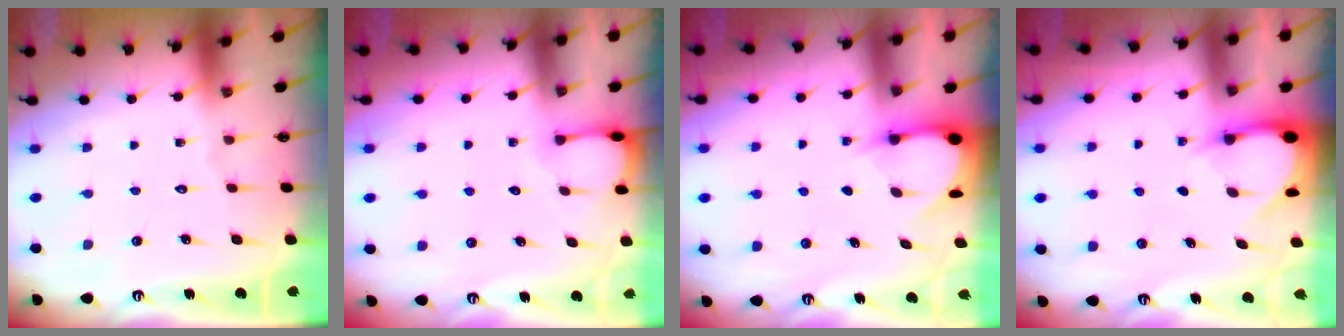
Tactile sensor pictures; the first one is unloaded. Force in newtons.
{"total": 2.7, "press": 2.7, "slide": 0.4}
{"total": 3.5, "press": 3.5, "slide": 0.4}
{"total": 3.2, "press": 3.2, "slide": 0.2}